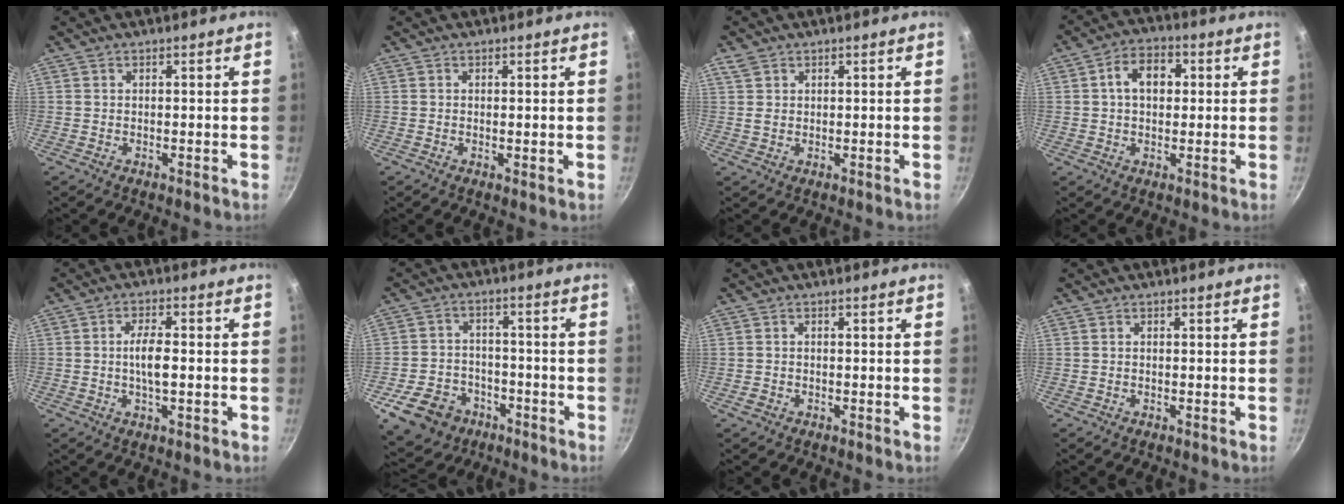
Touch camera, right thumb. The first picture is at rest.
{"total": 0.7, "force": [0.1, 0.2, 0.6], "torque": [-0.010, -0.003, 0.000]}
{"total": 2.7, "force": [1.3, 2.0, 1.2], "torque": [-0.018, -0.001, 0.026]}
{"total": 7.7, "force": [1.3, 5.4, 5.3], "torque": [-0.064, 0.014, 0.011]}
{"total": 5.3, "force": [-0.5, 2.2, 4.8], "torque": [-0.083, 0.009, -0.011]}
{"total": 12.4, "force": [-6.2, 9.2, 5.6], "torque": [-0.084, 0.042, -0.096]}
{"total": 1.2, "force": [-0.6, 0.9, 0.5], "torque": [-0.011, 0.003, -0.011]}
{"total": 0.0}